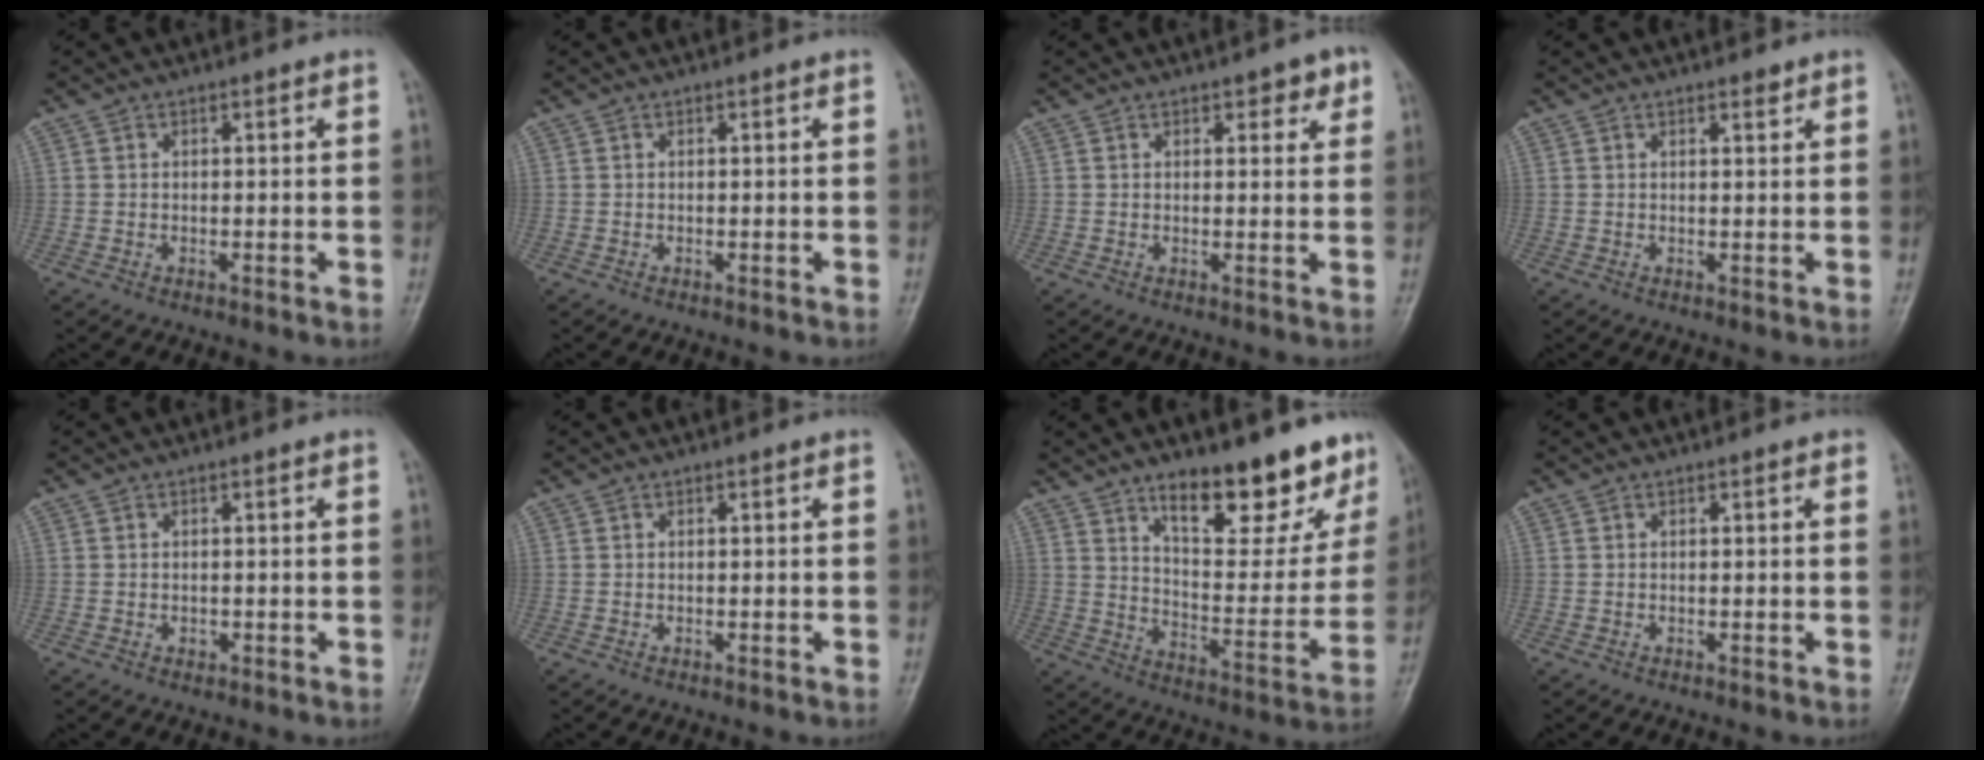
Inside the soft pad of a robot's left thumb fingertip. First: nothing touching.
{"total": 0.0}
{"total": 3.9, "force": [2.1, 1.9, 2.7], "torque": [-0.012, -0.007, 0.022]}
{"total": 1.3, "force": [1.1, 0.4, 0.7], "torque": [-0.007, -0.007, 0.015]}
{"total": 0.7, "force": [-0.2, 0.6, 0.4], "torque": [-0.003, 0.000, -0.002]}
{"total": 0.0}
{"total": 19.3, "force": [13.4, 6.9, 12.0], "torque": [-0.113, -0.087, 0.203]}
{"total": 0.6, "force": [0.4, 0.2, 0.4], "torque": [-0.006, 0.000, 0.000]}